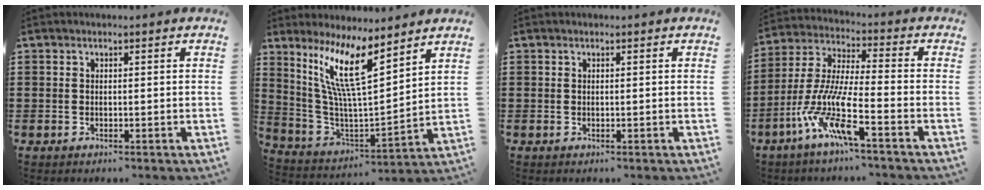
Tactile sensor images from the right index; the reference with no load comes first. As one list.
[{"total": 11.5, "force": [6.8, 2.0, 9.1], "torque": [-0.198, -0.032, 0.119]}, {"total": 0.0}, {"total": 10.6, "force": [-6.7, 1.1, 8.1], "torque": [-0.208, -0.028, -0.146]}]